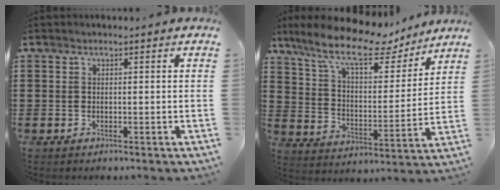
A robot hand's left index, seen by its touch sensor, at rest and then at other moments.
{"total": 12.5, "force": [9.9, 3.1, 7.1], "torque": [-0.159, -0.051, 0.167]}